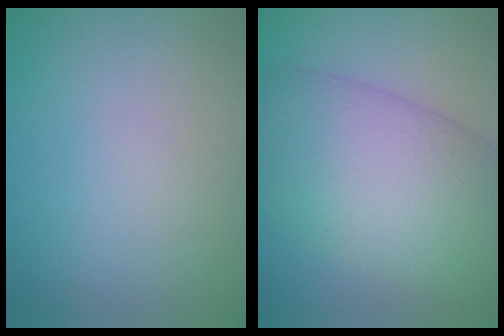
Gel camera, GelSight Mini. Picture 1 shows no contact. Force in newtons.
{"total": 11.9, "press": 11.9, "slide": 0.3}